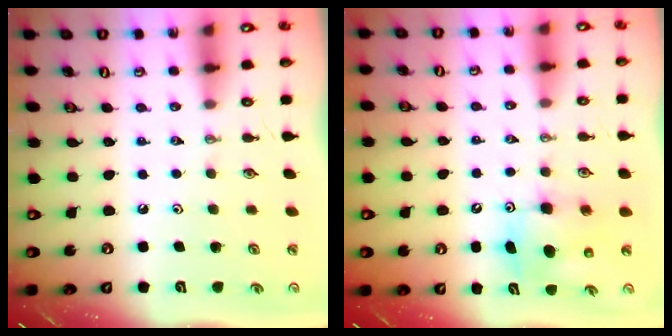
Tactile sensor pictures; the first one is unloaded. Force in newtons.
{"total": 7.9, "press": 7.7, "slide": 2.0}